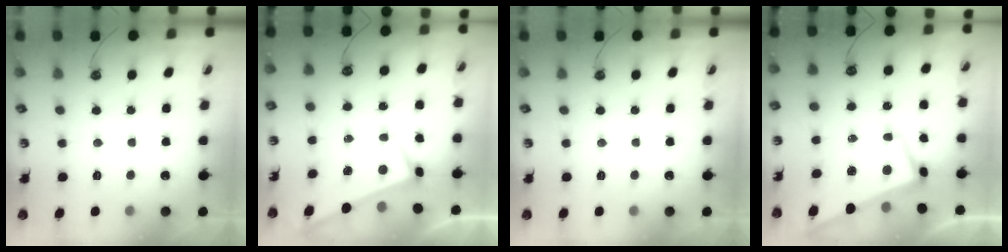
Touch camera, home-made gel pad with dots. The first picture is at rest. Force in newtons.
{"total": 1.8, "press": 1.8, "slide": 0.1}
{"total": 0.0}
{"total": 1.1, "press": 0.6, "slide": 0.9}